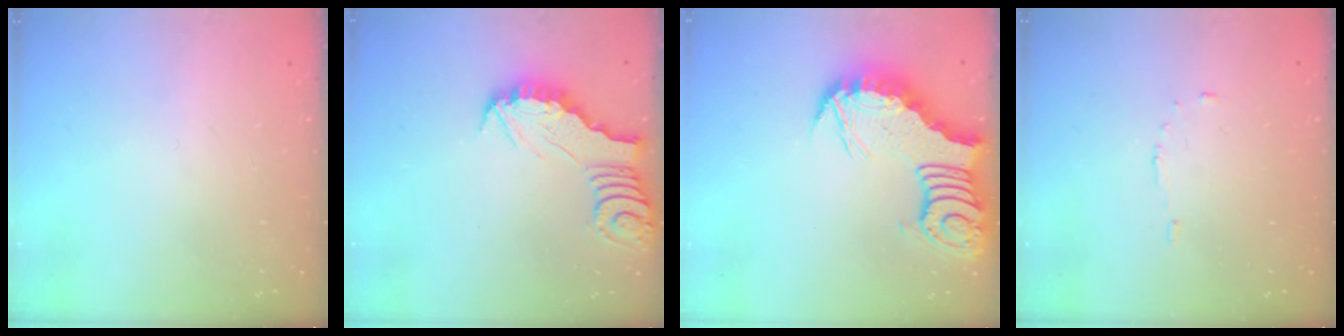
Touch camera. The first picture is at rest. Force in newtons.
{"total": 3.1, "press": 3.1, "slide": 0.3}
{"total": 8.3, "press": 8.2, "slide": 1.3}
{"total": 3.8, "press": 3.8, "slide": 0.2}